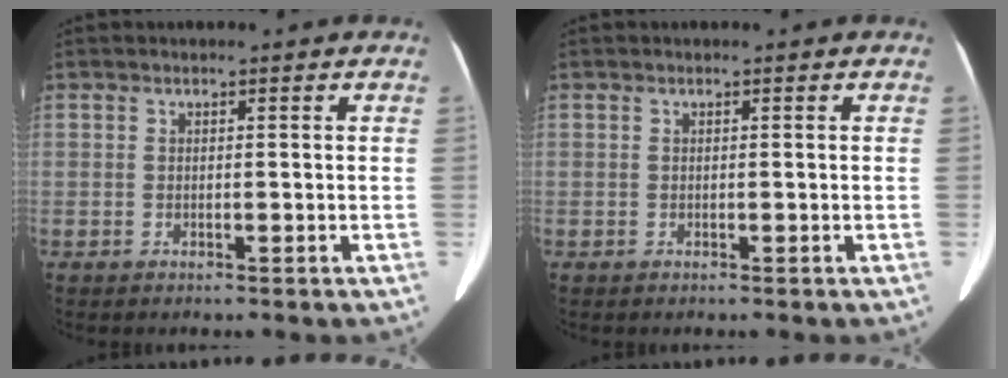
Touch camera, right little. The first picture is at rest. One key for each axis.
{"total": 0.0}